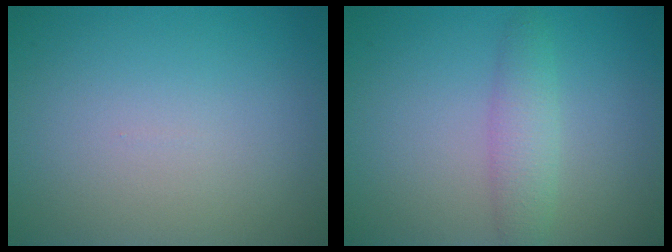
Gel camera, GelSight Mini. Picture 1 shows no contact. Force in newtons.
{"total": 2.4, "press": 2.4, "slide": 0.1}